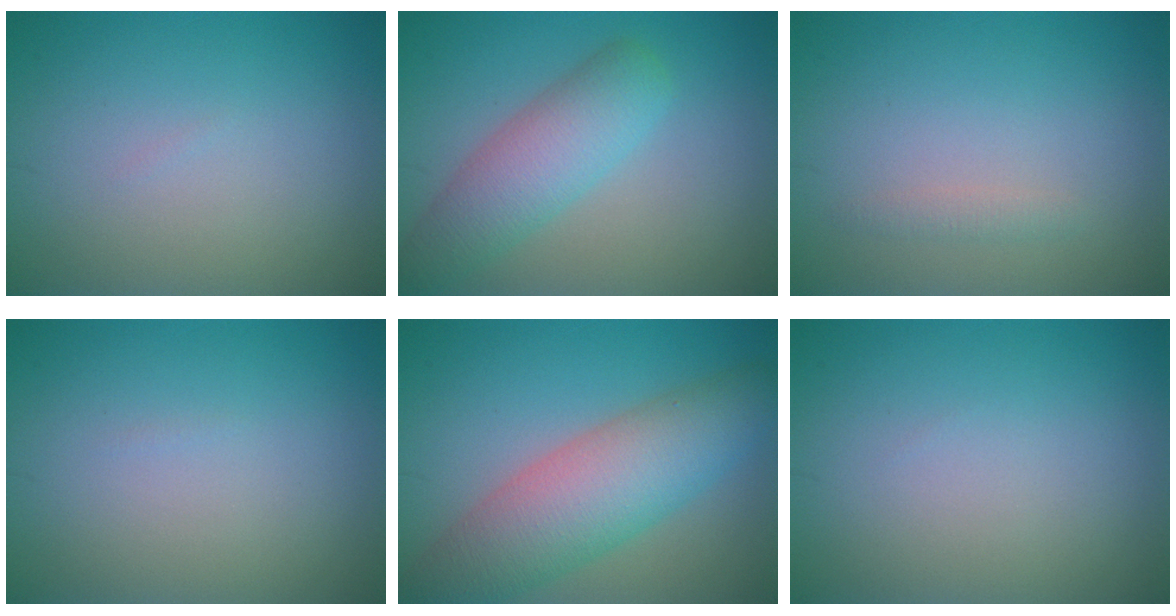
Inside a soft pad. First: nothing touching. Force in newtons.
{"total": 5.1, "press": 5.1, "slide": 0.2}
{"total": 0.8, "press": 0.8, "slide": 0.0}
{"total": 0.0}
{"total": 7.8, "press": 7.8, "slide": 0.5}
{"total": 0.0}